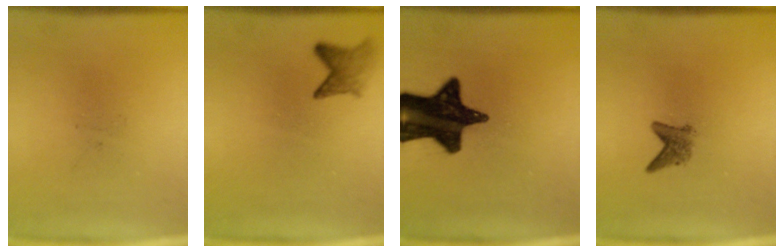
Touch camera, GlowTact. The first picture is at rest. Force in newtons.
{"total": 2.4}
{"total": 17.5}
{"total": 2.1}